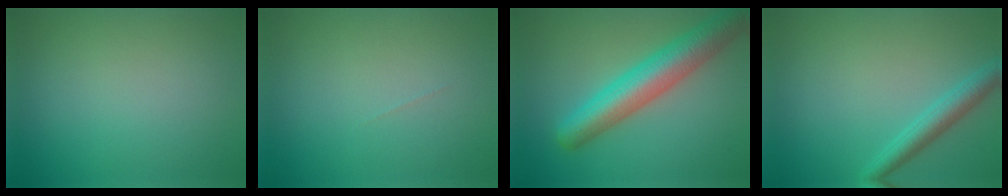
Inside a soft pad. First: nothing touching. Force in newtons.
{"total": 0.0}
{"total": 7.2, "press": 7.2, "slide": 0.3}
{"total": 3.0, "press": 2.9, "slide": 0.2}